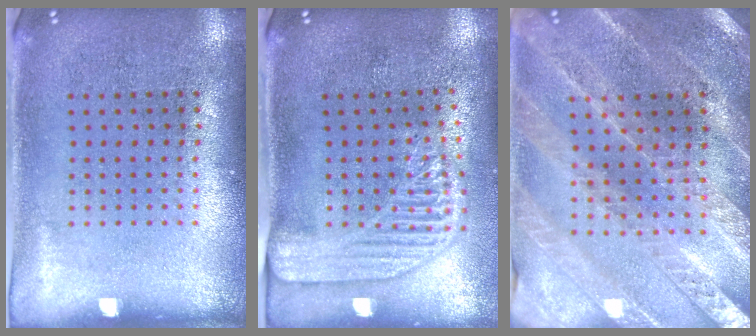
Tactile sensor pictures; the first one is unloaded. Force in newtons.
{"total": 2.2, "press": 1.8, "slide": 1.3}
{"total": 2.4, "press": 2.4, "slide": 0.4}